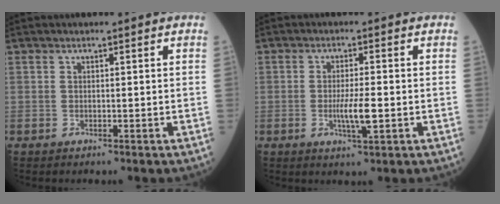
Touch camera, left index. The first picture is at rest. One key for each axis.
{"total": 4.4, "fx": -1.0, "fy": 0.4, "fz": 4.2, "tx": -0.083, "ty": -0.006, "tz": -0.016}